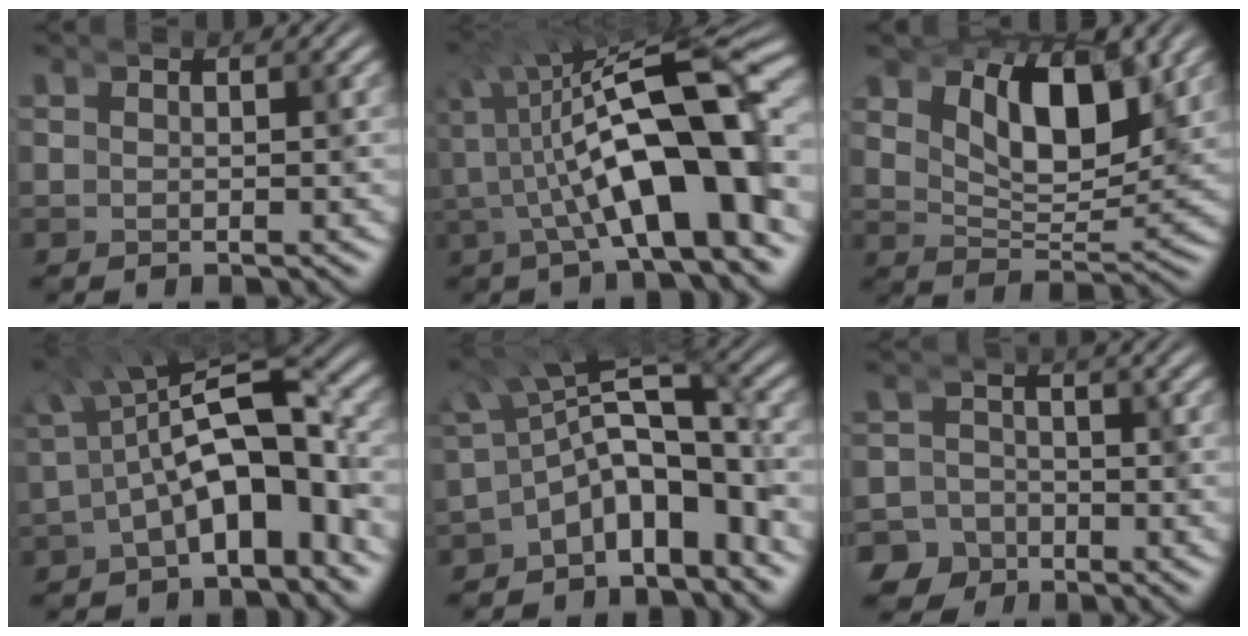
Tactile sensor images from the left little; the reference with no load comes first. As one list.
[{"total": 9.5, "force": [-3.9, 3.5, 7.9], "torque": [-0.139, -0.008, -0.063]}, {"total": 6.6, "force": [1.7, 3.4, 5.4], "torque": [-0.099, -0.007, 0.025]}, {"total": 6.1, "force": [-1.7, 3.0, 5.1], "torque": [-0.087, -0.009, -0.028]}, {"total": 5.9, "force": [-2.2, 3.5, 4.2], "torque": [-0.096, -0.019, -0.037]}, {"total": 6.2, "force": [-4.8, 3.9, 0.4], "torque": [-0.023, -0.030, -0.086]}]